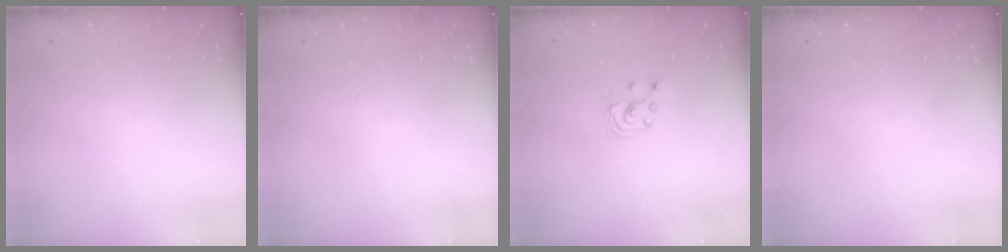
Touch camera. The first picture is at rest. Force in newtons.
{"total": 0.0}
{"total": 2.0, "press": 2.0, "slide": 0.2}
{"total": 0.0}